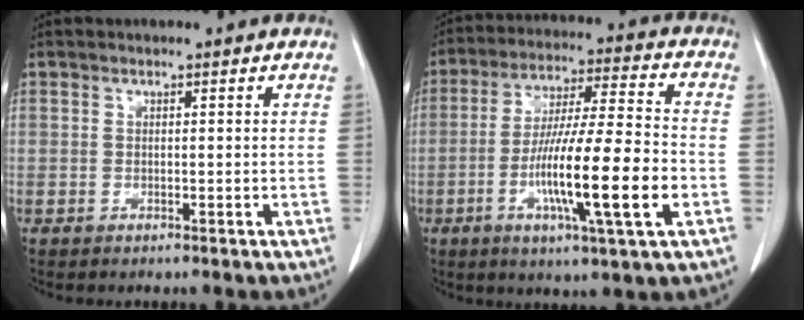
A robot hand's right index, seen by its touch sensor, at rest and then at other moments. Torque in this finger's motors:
{"motor_torque": [1.38, -0.76, 0.79, 0.21]}